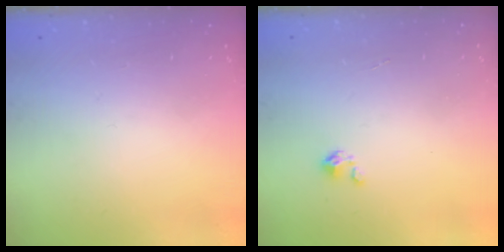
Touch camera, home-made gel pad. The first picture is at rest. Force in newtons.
{"total": 0.0}